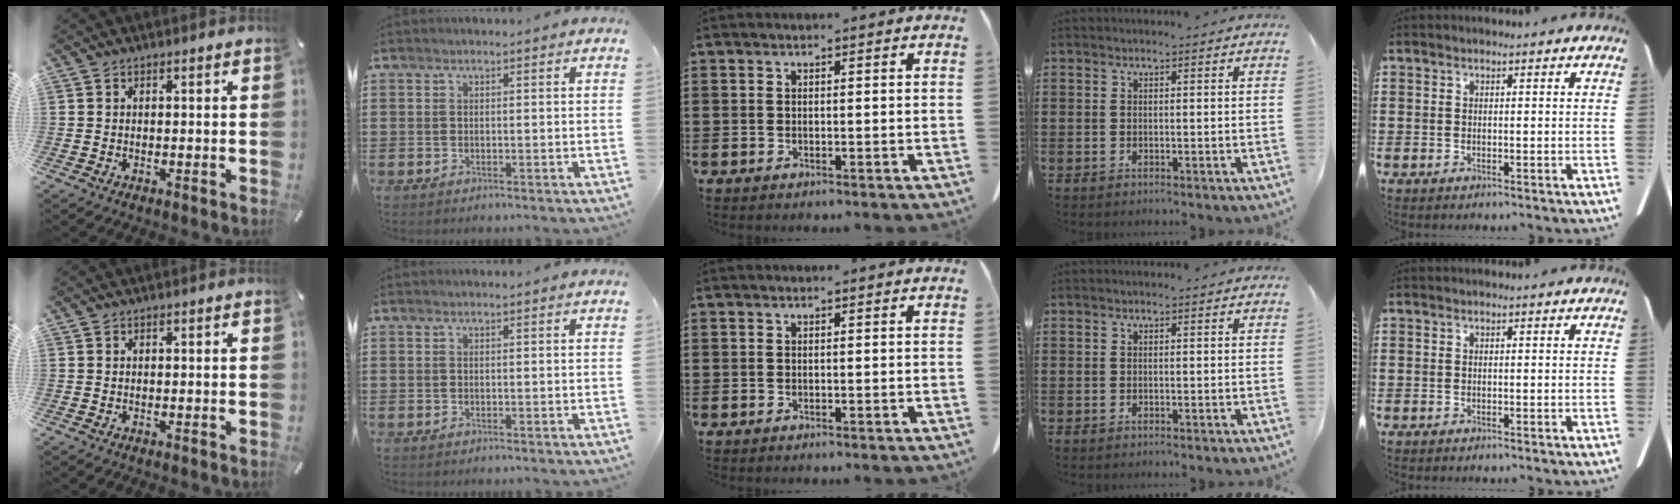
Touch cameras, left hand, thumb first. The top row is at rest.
{}